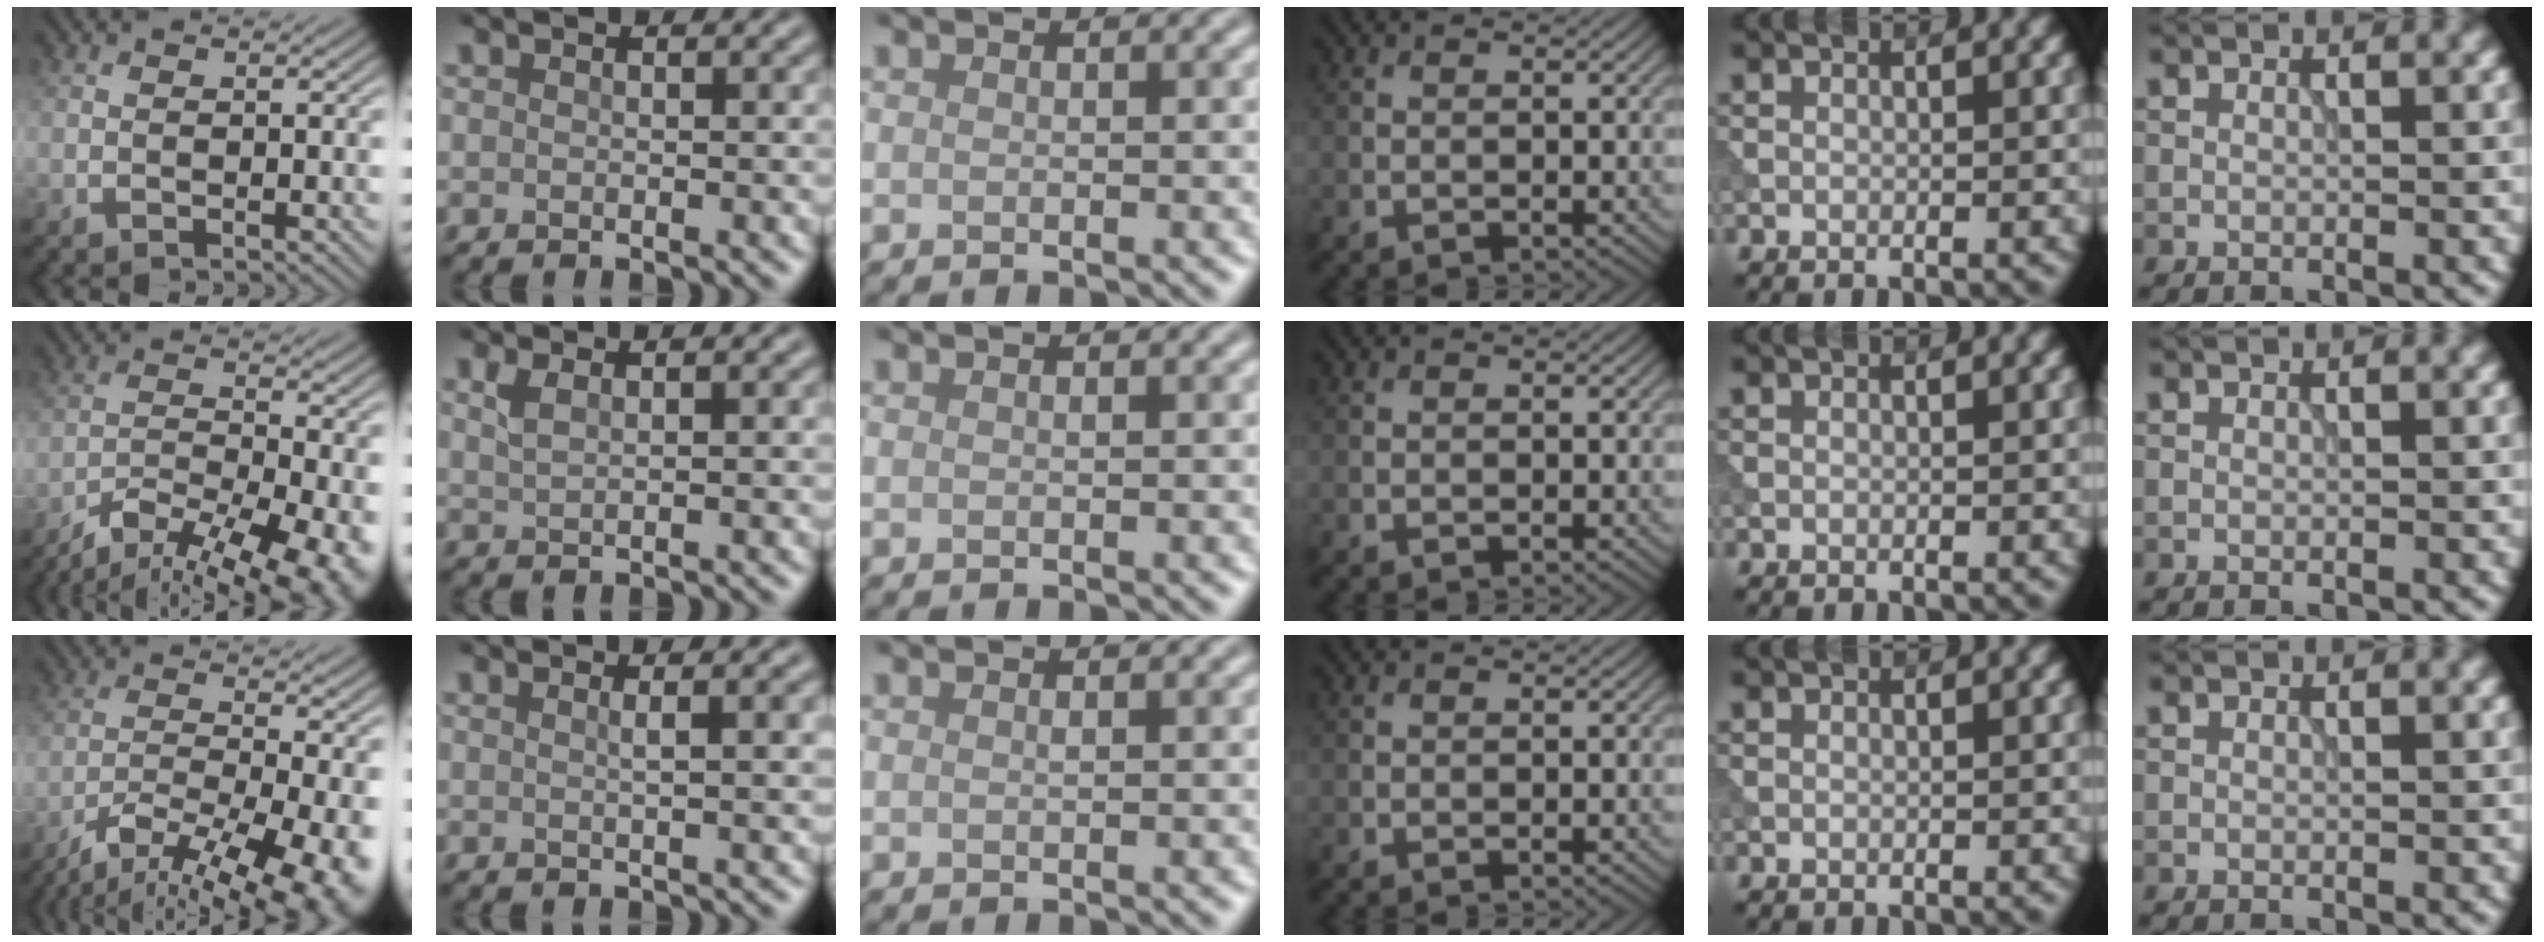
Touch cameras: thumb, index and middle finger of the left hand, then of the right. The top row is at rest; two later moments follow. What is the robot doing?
{"motion": "extract", "object": "tissue"}